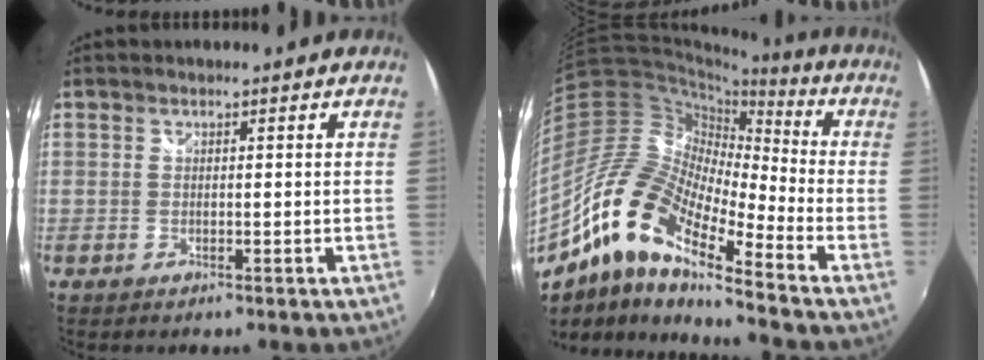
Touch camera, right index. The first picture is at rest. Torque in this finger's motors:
{"motor_torque": [1.01, -1.13, 0.72, 0.18]}